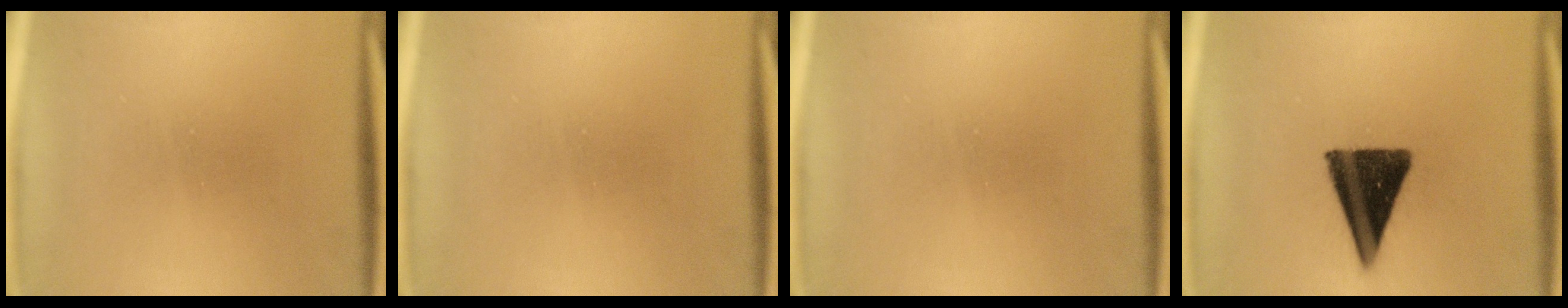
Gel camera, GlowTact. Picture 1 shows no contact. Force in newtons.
{"total": 0.0}
{"total": 0.0}
{"total": 14.4}